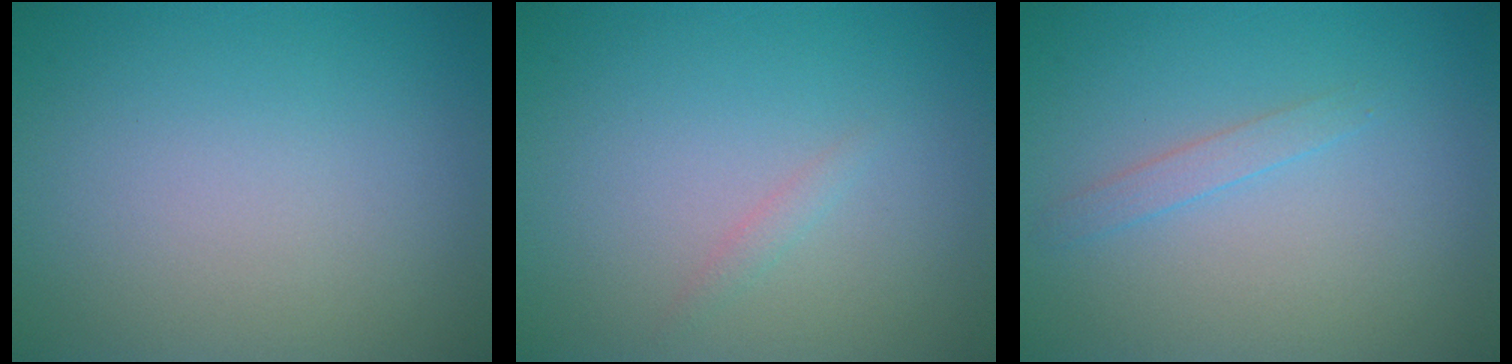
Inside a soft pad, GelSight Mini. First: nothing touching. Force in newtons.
{"total": 0.7, "press": 0.7, "slide": 0.1}
{"total": 1.1, "press": 1.1, "slide": 0.1}